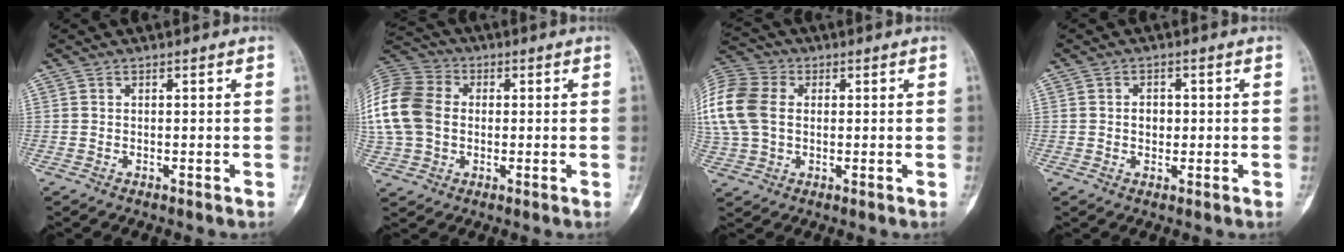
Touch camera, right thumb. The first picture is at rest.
{"total": 18.2, "force": [0.9, 14.1, 11.5], "torque": [-0.268, 0.029, 0.017]}
{"total": 18.4, "force": [2.6, 13.7, 12.0], "torque": [-0.305, 0.032, 0.053]}
{"total": 2.6, "force": [0.0, 2.0, 1.6], "torque": [-0.007, 0.004, 0.000]}